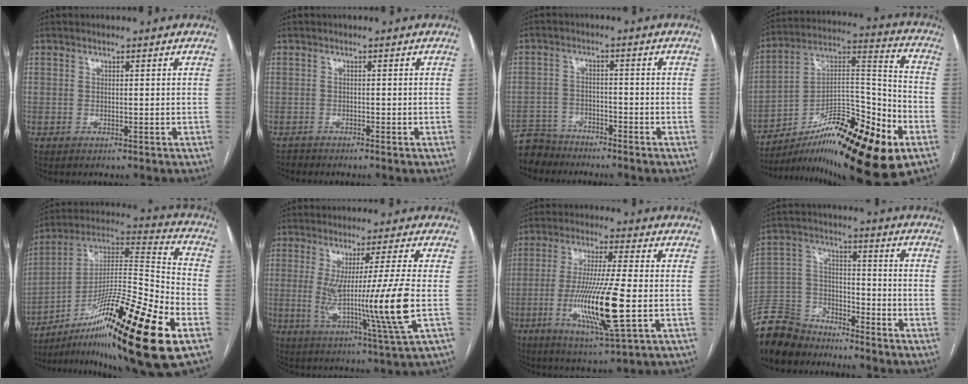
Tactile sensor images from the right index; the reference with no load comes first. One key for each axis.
{"total": 0.9, "fx": -0.8, "fy": 0.0, "fz": -0.3, "tx": 0.002, "ty": -0.006, "tz": -0.016}
{"total": 5.4, "fx": -5.1, "fy": 1.7, "fz": -0.6, "tx": 0.015, "ty": -0.004, "tz": -0.097}
{"total": 24.8, "fx": -13.6, "fy": 4.9, "fz": 20.1, "tx": -0.285, "ty": 0.014, "tz": -0.212}
{"total": 25.7, "fx": -12.7, "fy": 1.2, "fz": 22.3, "tx": -0.345, "ty": -0.012, "tz": -0.209}
{"total": 13.5, "fx": -0.6, "fy": -2.4, "fz": 13.3, "tx": -0.235, "ty": -0.035, "tz": -0.010}
{"total": 14.5, "fx": -3.3, "fy": 0.5, "fz": 14.1, "tx": -0.276, "ty": -0.024, "tz": -0.059}
{"total": 11.1, "fx": -10.2, "fy": 4.1, "fz": 1.6, "tx": -0.044, "ty": 0.013, "tz": -0.201}